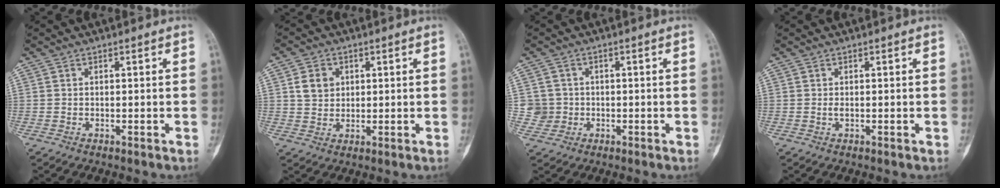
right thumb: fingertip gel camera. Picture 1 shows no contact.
{"total": 5.0, "force": [1.5, 4.2, 2.3], "torque": [-0.021, -0.005, 0.026]}
{"total": 3.8, "force": [-0.1, 3.8, 0.0], "torque": [0.023, 0.007, -0.007]}
{"total": 0.9, "force": [-0.1, 0.4, 0.8], "torque": [-0.013, -0.001, -0.002]}